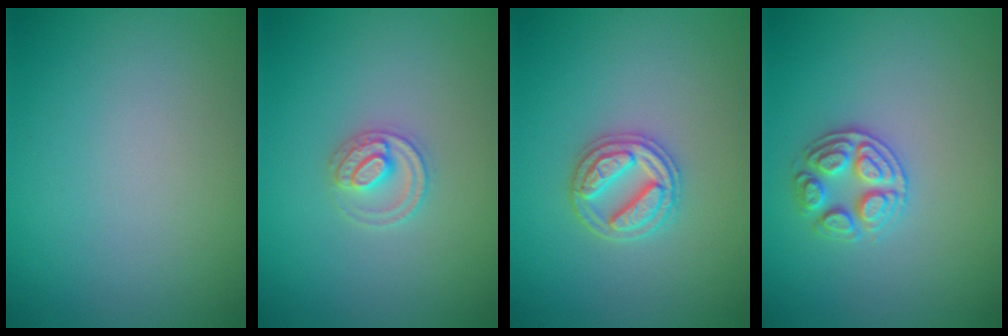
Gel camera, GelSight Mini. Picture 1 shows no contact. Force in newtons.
{"total": 2.2, "press": 2.2, "slide": 0.2}
{"total": 3.0, "press": 2.9, "slide": 0.4}
{"total": 2.6, "press": 2.6, "slide": 0.5}